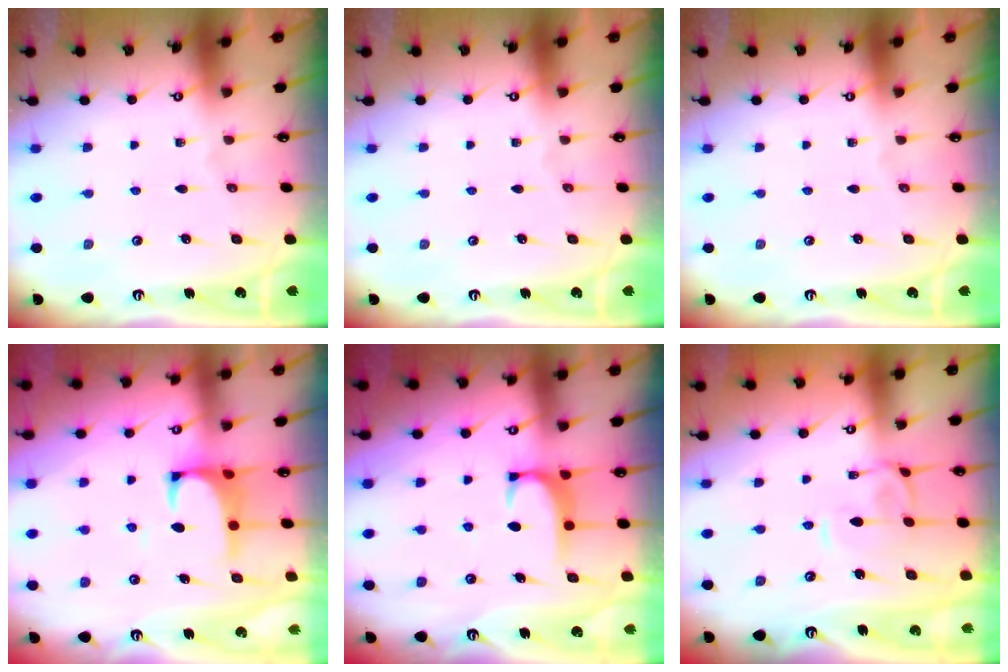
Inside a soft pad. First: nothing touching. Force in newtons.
{"total": 0.0}
{"total": 0.0}
{"total": 1.6, "press": 1.4, "slide": 0.7}
{"total": 1.7, "press": 1.7, "slide": 0.5}
{"total": 0.7, "press": 0.1, "slide": 0.7}